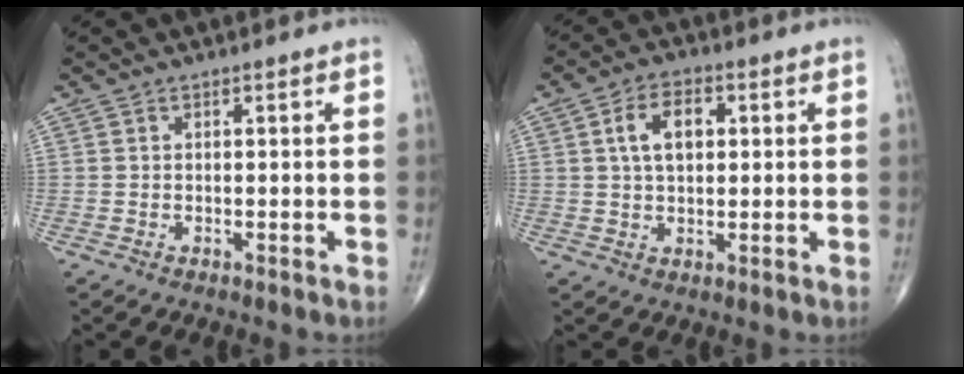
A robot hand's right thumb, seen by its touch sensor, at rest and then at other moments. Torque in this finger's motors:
{"motor_torque": [-0.26, 0.99, 0.47, 0.29, 0.02]}